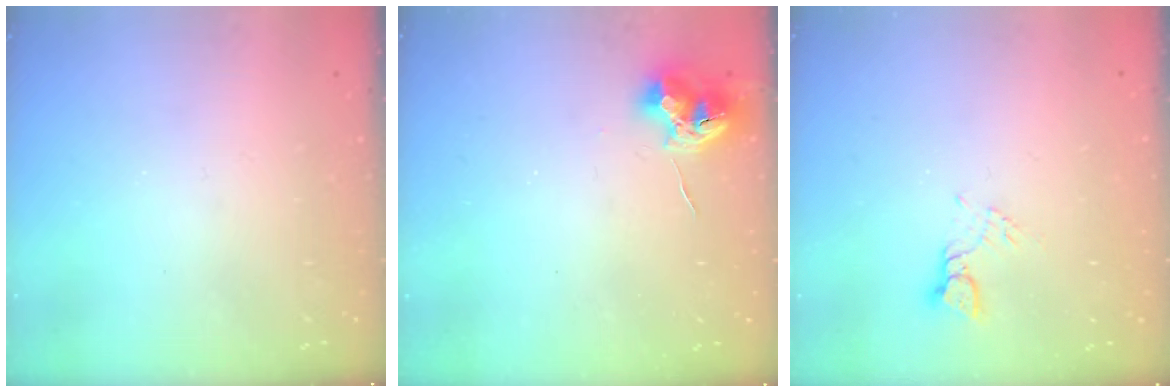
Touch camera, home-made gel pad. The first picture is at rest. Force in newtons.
{"total": 9.9, "press": 9.9, "slide": 0.5}
{"total": 3.2, "press": 3.2, "slide": 0.2}